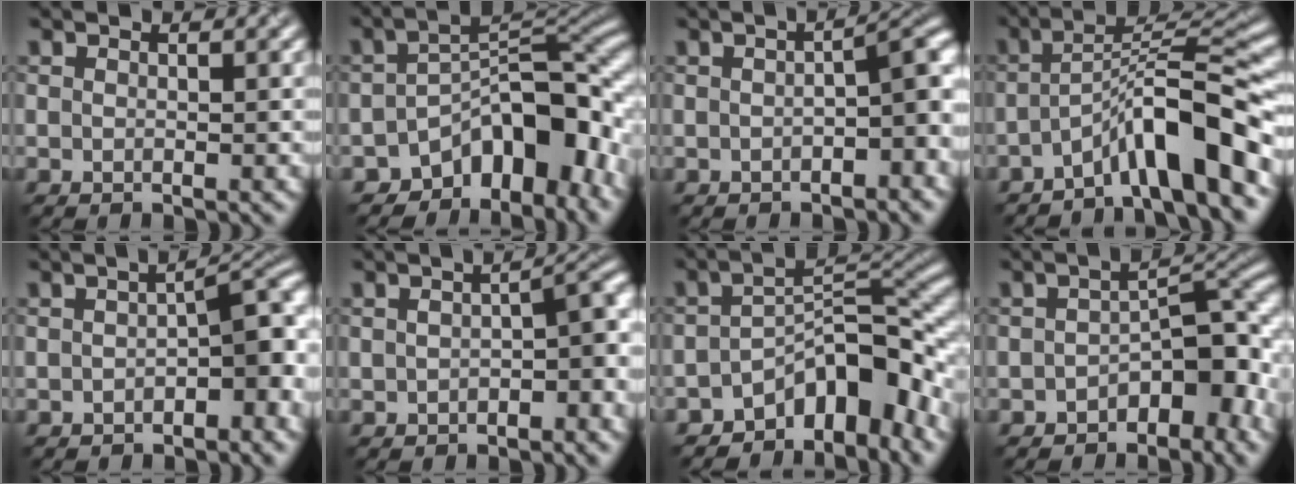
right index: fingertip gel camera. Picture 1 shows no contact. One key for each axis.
{"total": 10.1, "fx": -6.1, "fy": 5.1, "fz": 6.3, "tx": -0.062, "ty": 0.004, "tz": -0.105}
{"total": 4.1, "fx": -1.2, "fy": 1.3, "fz": 3.7, "tx": -0.046, "ty": 0.012, "tz": -0.022}
{"total": 7.7, "fx": -4.5, "fy": 1.3, "fz": 6.2, "tx": -0.095, "ty": 0.022, "tz": -0.080}
{"total": 5.2, "fx": -1.6, "fy": 2.3, "fz": 4.4, "tx": -0.043, "ty": 0.012, "tz": -0.031}
{"total": 4.3, "fx": -1.1, "fy": 2.0, "fz": 3.6, "tx": -0.042, "ty": 0.011, "tz": -0.021}
{"total": 8.1, "fx": -5.4, "fy": 3.5, "fz": 4.9, "tx": -0.042, "ty": 0.006, "tz": -0.095}
{"total": 6.4, "fx": -3.2, "fy": 3.4, "fz": 4.5, "tx": -0.040, "ty": 0.014, "tz": -0.062}